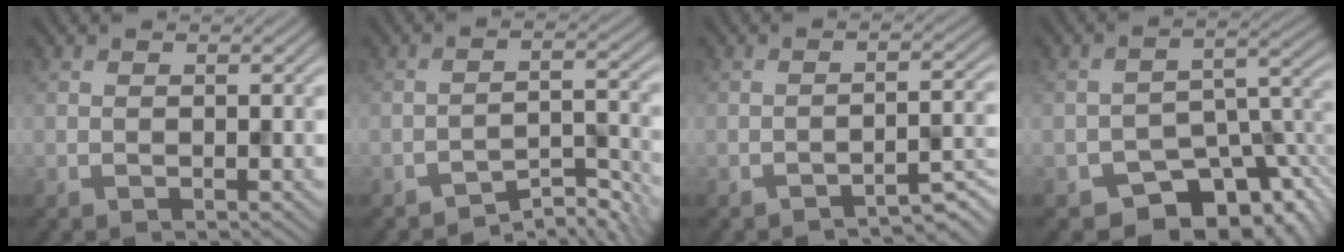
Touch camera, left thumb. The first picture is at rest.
{"total": 4.6, "force": [-3.9, 1.0, 2.1], "torque": [-0.029, 0.006, -0.065]}
{"total": 3.2, "force": [-2.6, 0.4, 1.8], "torque": [-0.025, 0.010, -0.045]}
{"total": 10.4, "force": [-7.0, 5.4, 5.5], "torque": [-0.066, -0.024, -0.112]}